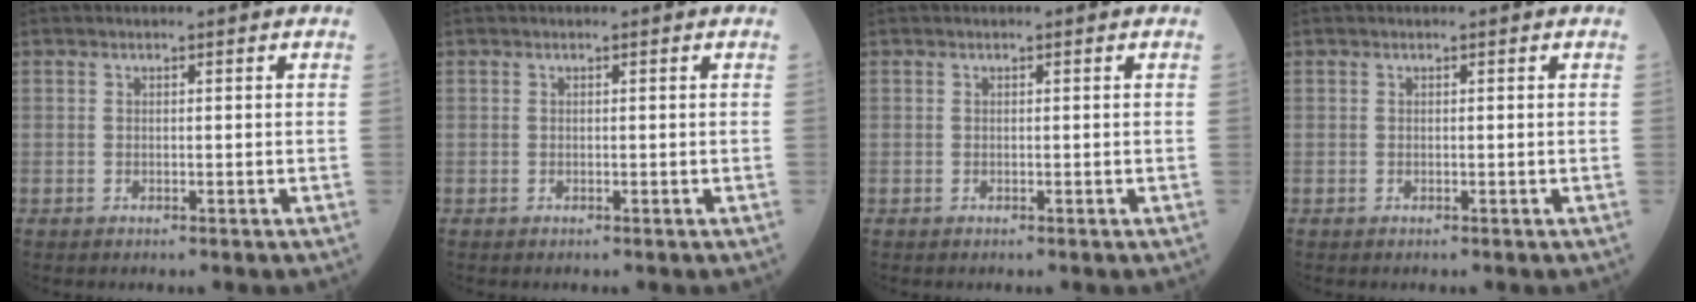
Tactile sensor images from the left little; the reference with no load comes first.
{"total": 0.0}
{"total": 0.0}
{"total": 0.0}